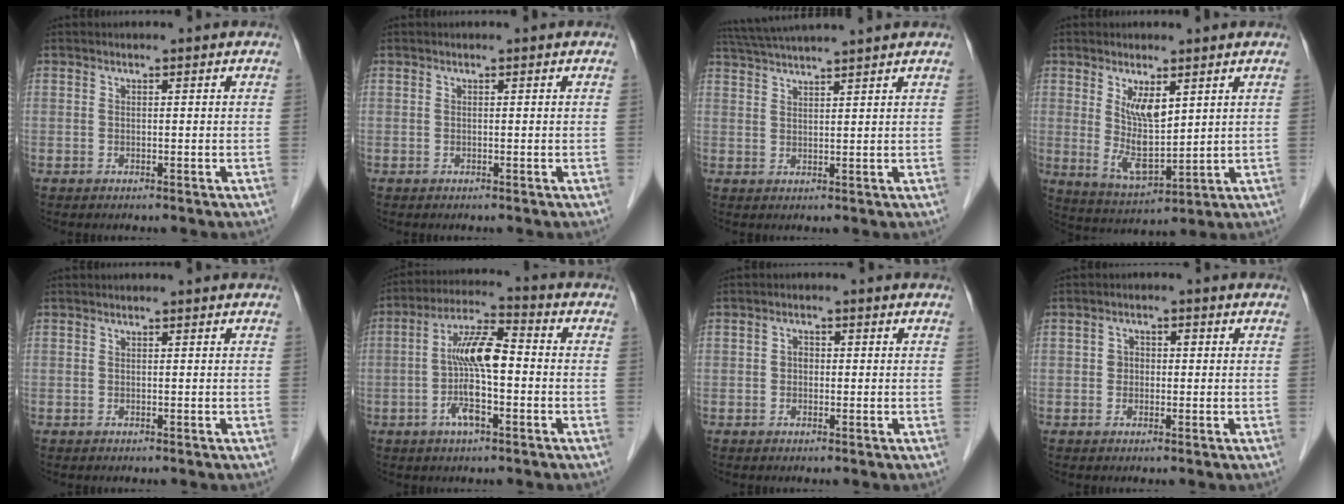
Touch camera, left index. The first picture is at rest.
{"total": 0.0}
{"total": 9.8, "force": [8.9, -1.2, 4.1], "torque": [-0.076, 0.032, 0.138]}
{"total": 6.7, "force": [2.3, 2.7, 5.7], "torque": [-0.112, -0.011, 0.057]}
{"total": 0.0}
{"total": 9.7, "force": [-1.6, 2.2, 9.3], "torque": [-0.183, 0.013, -0.035]}
{"total": 1.5, "force": [-0.3, 1.2, 0.9], "torque": [-0.015, 0.006, -0.005]}
{"total": 2.1, "force": [-0.2, 1.9, 1.0], "torque": [-0.019, 0.009, -0.004]}